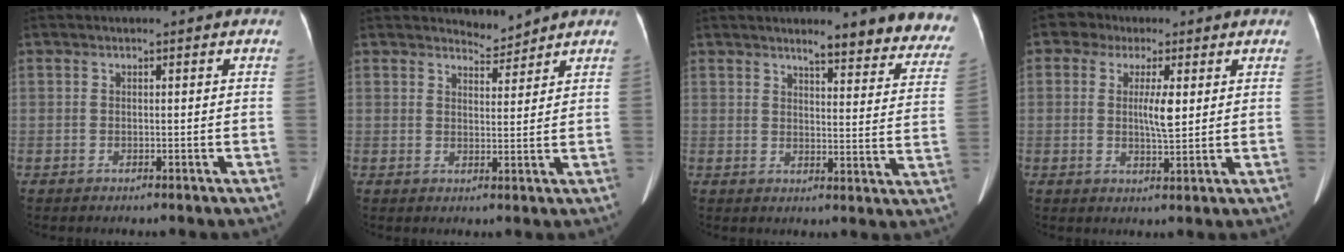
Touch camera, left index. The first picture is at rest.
{"total": 2.7, "force": [2.6, 0.2, -0.5], "torque": [0.001, -0.006, 0.046]}
{"total": 13.8, "force": [12.6, 2.2, 5.4], "torque": [-0.023, -0.035, 0.125]}
{"total": 5.9, "force": [1.4, 2.9, 4.9], "torque": [-0.090, 0.015, 0.021]}